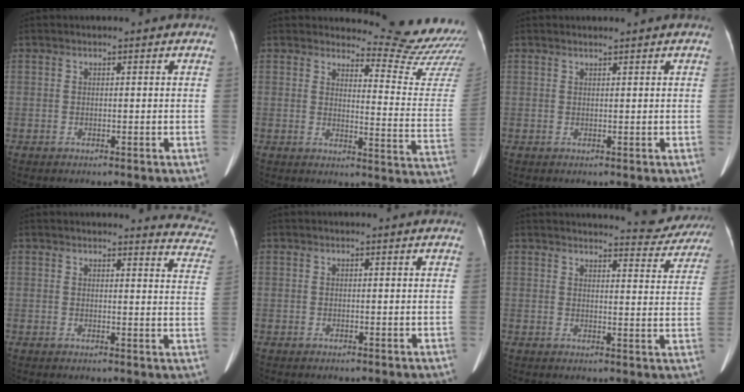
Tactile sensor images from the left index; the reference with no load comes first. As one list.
[{"total": 14.3, "force": [14.2, -0.6, 1.9], "torque": [-0.015, -0.143, 0.146]}, {"total": 1.3, "force": [1.3, -0.2, 0.3], "torque": [-0.014, 0.006, 0.022]}, {"total": 9.4, "force": [9.3, 1.4, 0.7], "torque": [0.027, -0.058, 0.063]}, {"total": 0.0}, {"total": 12.9, "force": [12.4, 2.3, 2.5], "torque": [-0.009, -0.030, 0.122]}]